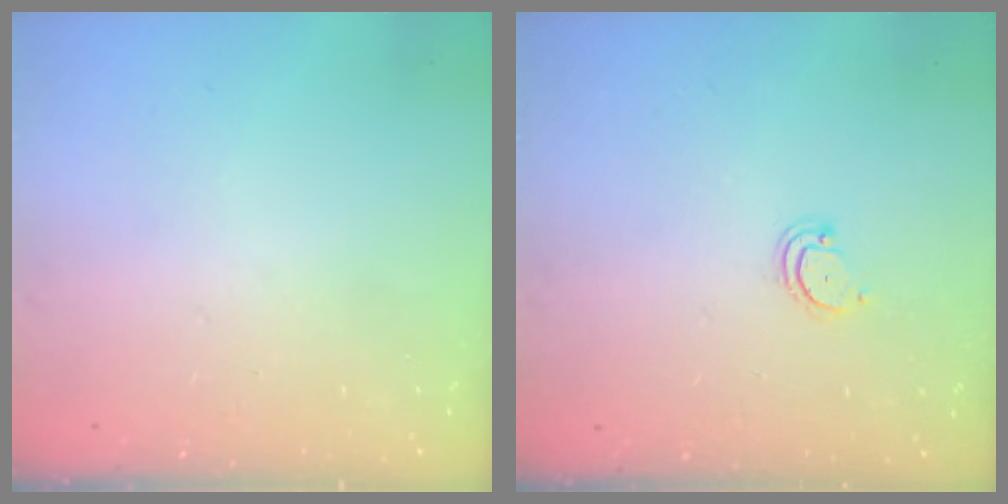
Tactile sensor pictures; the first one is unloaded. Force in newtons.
{"total": 2.3, "press": 2.3, "slide": 0.2}